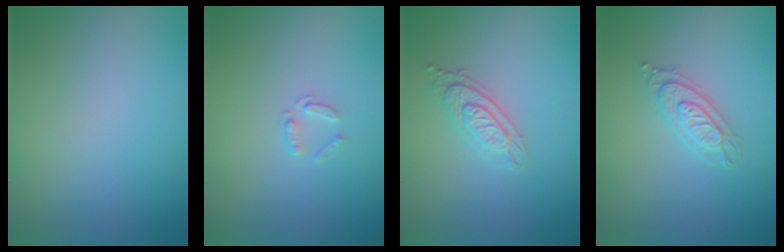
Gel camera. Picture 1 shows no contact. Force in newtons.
{"total": 0.7, "press": 0.5, "slide": 0.5}
{"total": 2.4, "press": 2.2, "slide": 0.8}
{"total": 2.2, "press": 2.1, "slide": 0.4}